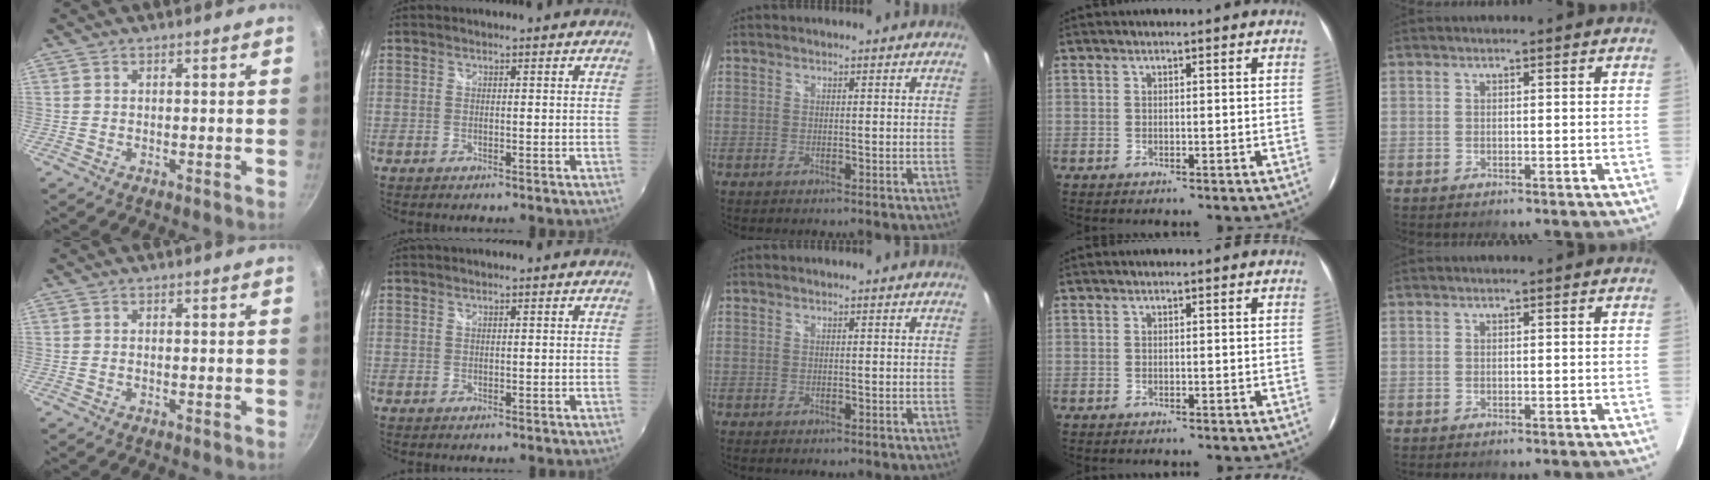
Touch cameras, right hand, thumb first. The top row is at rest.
{}